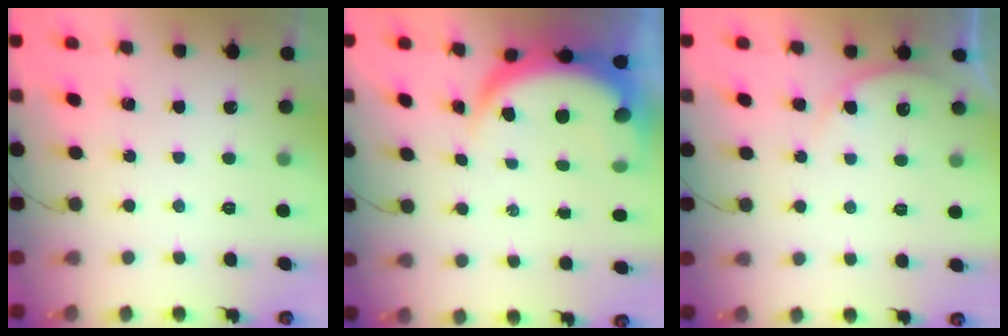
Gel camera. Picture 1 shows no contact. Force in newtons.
{"total": 7.0, "press": 7.0, "slide": 1.0}
{"total": 4.2, "press": 4.1, "slide": 0.5}